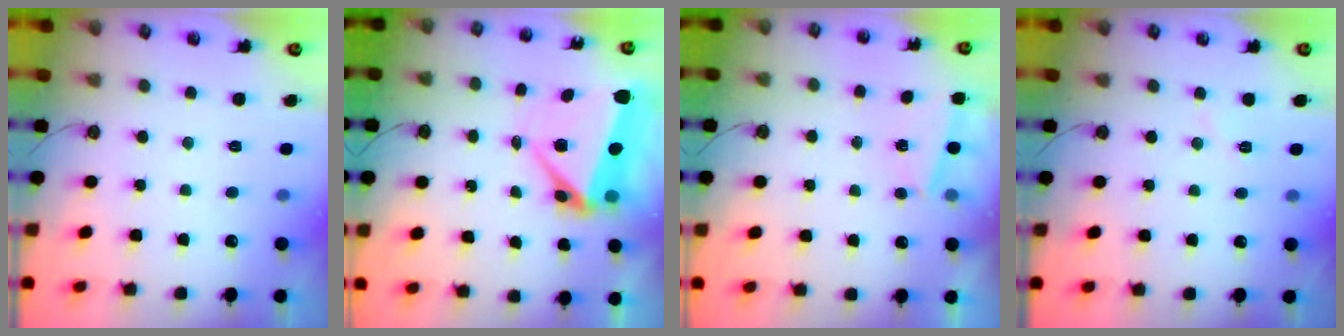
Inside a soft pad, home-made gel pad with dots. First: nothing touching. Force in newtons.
{"total": 8.6, "press": 8.4, "slide": 1.9}
{"total": 1.2, "press": 1.1, "slide": 0.5}
{"total": 3.8, "press": 3.3, "slide": 1.8}